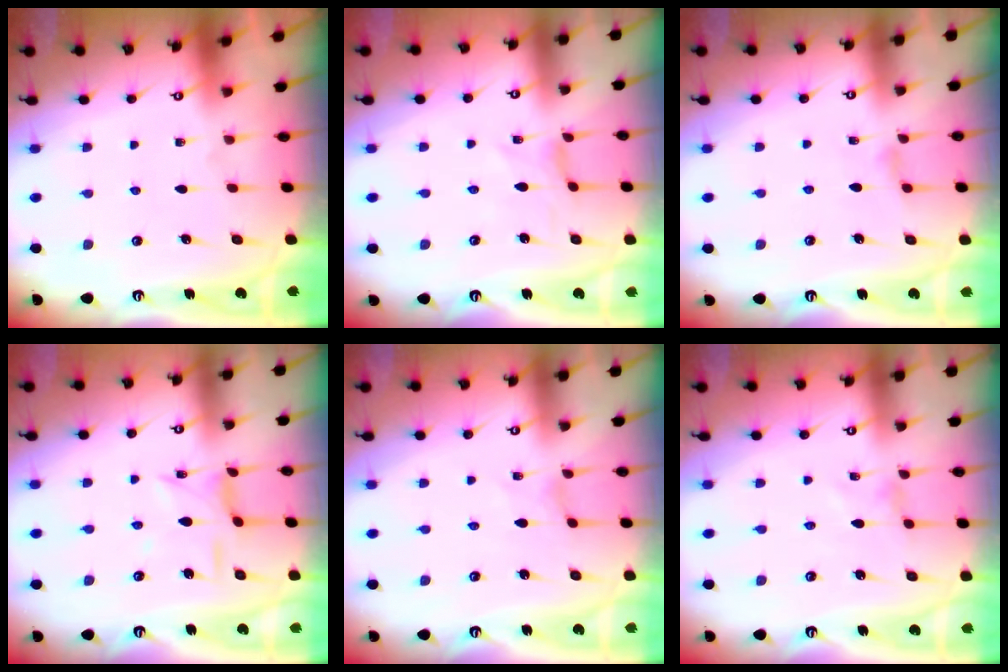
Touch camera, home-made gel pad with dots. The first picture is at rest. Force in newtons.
{"total": 0.0}
{"total": 2.4, "press": 2.3, "slide": 0.5}
{"total": 5.4, "press": 5.4, "slide": 0.4}
{"total": 0.0}
{"total": 0.0}